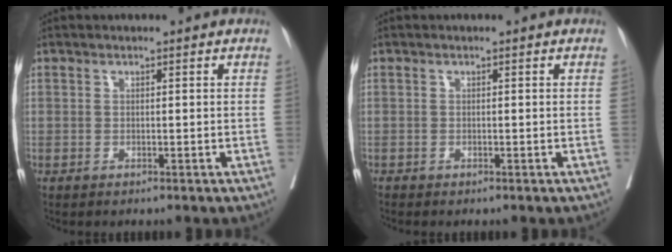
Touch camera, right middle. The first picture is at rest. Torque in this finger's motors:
{"motor_torque": [-0.05, -0.01, 0.05, 0.01]}